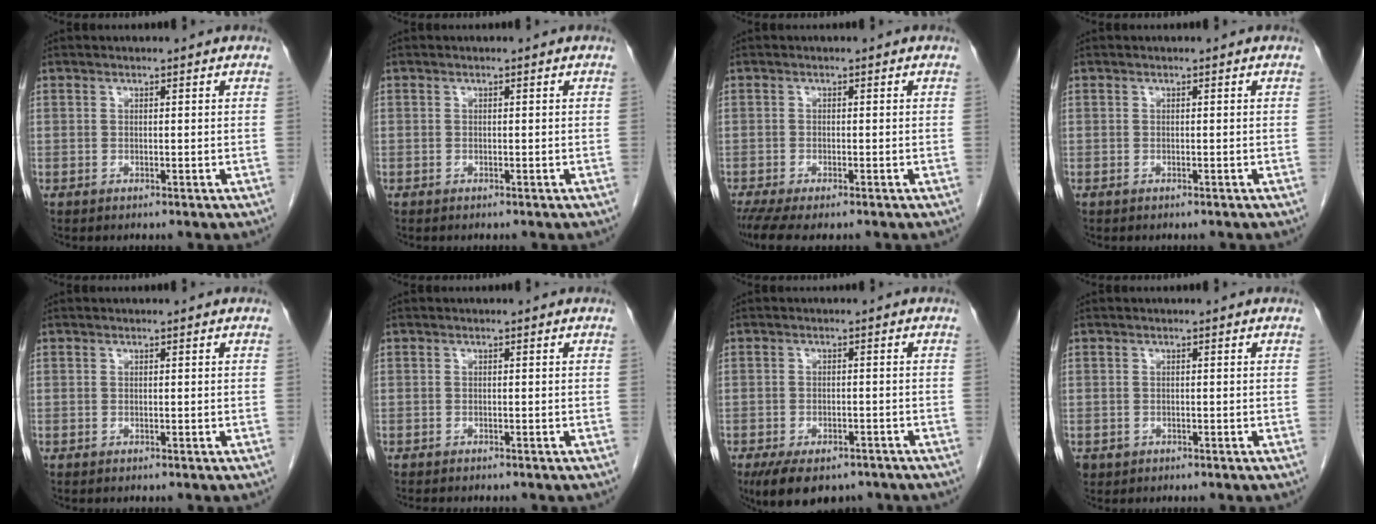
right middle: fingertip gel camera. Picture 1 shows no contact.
{"total": 0.0}
{"total": 5.9, "force": [-4.6, 1.3, 3.5], "torque": [-0.056, -0.014, -0.076]}
{"total": 0.6, "force": [-0.5, 0.3, 0.2], "torque": [-0.008, 0.001, -0.007]}
{"total": 0.0}
{"total": 2.9, "force": [-2.5, 0.7, 1.3], "torque": [-0.021, -0.006, -0.030]}
{"total": 9.8, "force": [-7.3, 4.4, 4.8], "torque": [-0.072, -0.003, -0.109]}
{"total": 1.3, "force": [-0.6, 1.1, 0.2], "torque": [-0.008, 0.003, -0.004]}